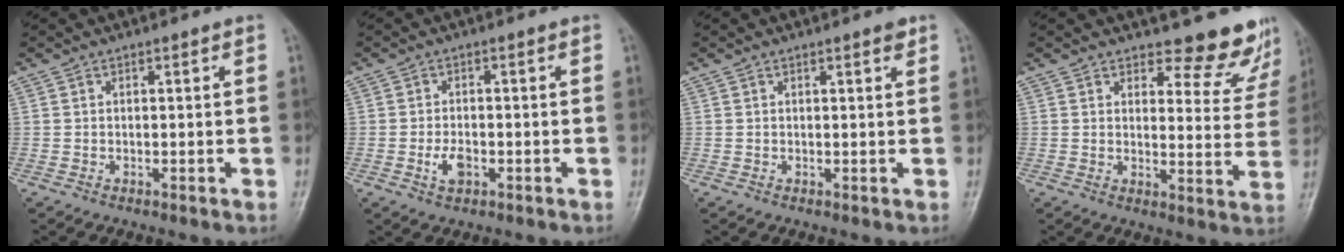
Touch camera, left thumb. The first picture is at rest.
{"total": 3.2, "force": [-1.1, 1.9, 2.4], "torque": [-0.044, 0.003, -0.020]}
{"total": 1.1, "force": [0.8, 0.2, 0.7], "torque": [-0.009, -0.004, 0.010]}
{"total": 10.5, "force": [9.7, 3.5, 1.6], "torque": [0.027, -0.084, 0.098]}